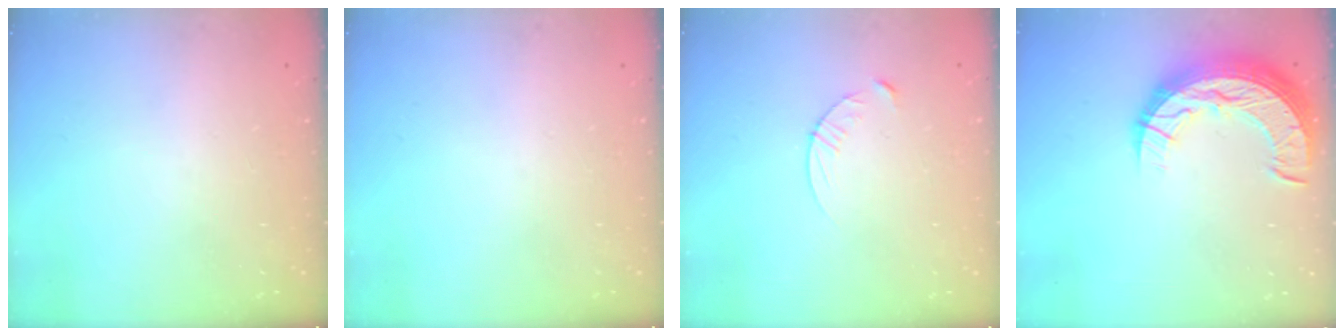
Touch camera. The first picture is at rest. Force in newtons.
{"total": 0.0}
{"total": 4.6, "press": 4.6, "slide": 0.5}
{"total": 15.0, "press": 15.0, "slide": 1.0}